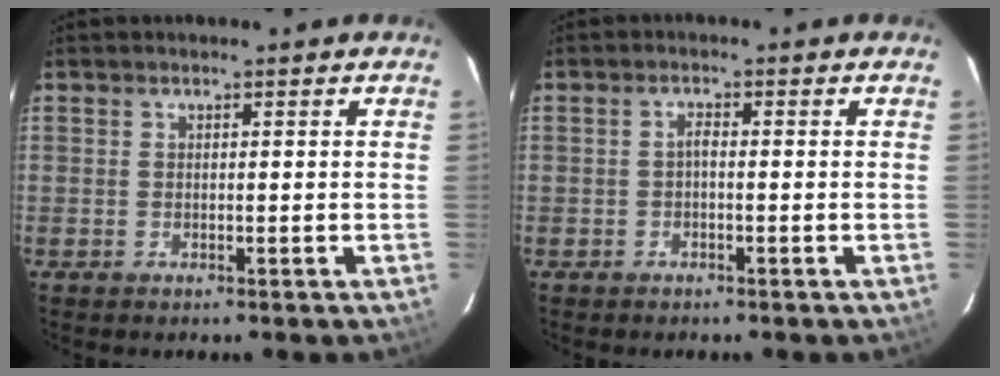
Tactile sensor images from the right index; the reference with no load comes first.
{"total": 1.1, "force": [-0.5, 0.4, 0.9], "torque": [-0.018, 0.007, -0.010]}